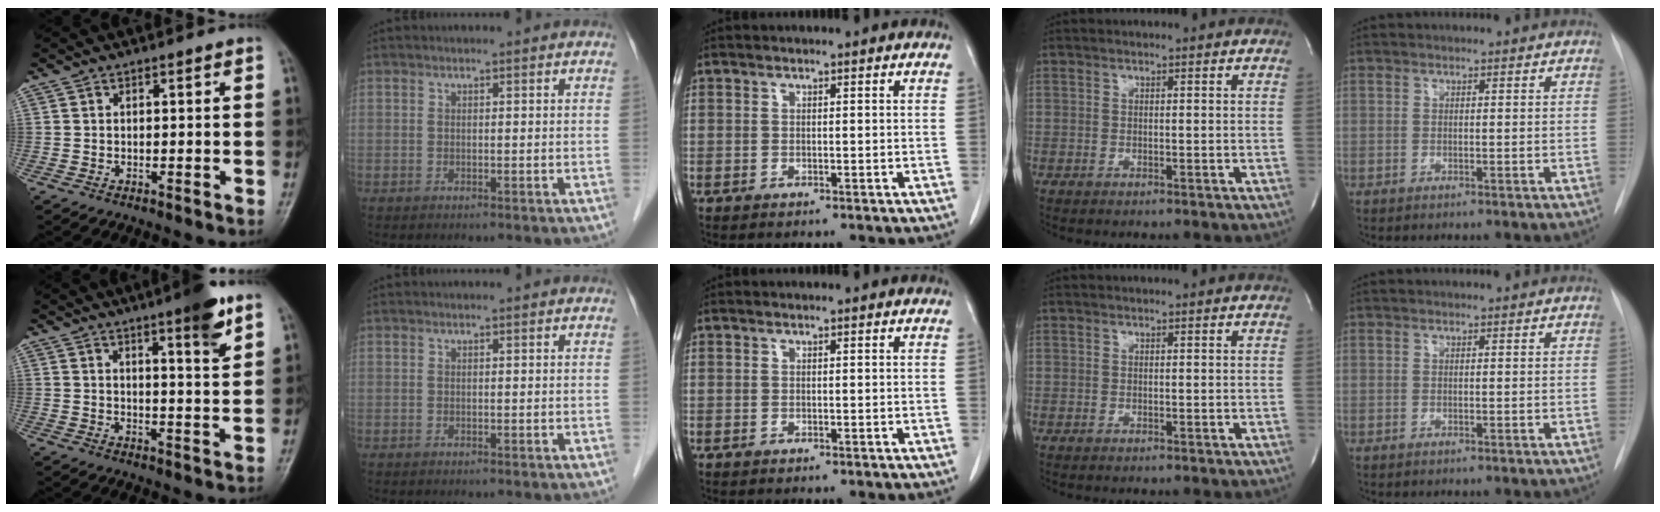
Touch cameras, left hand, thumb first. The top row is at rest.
{"thumb": {"total": 8.2, "force": [5.0, 1.0, 6.4], "torque": [-0.084, -0.029, 0.068]}}